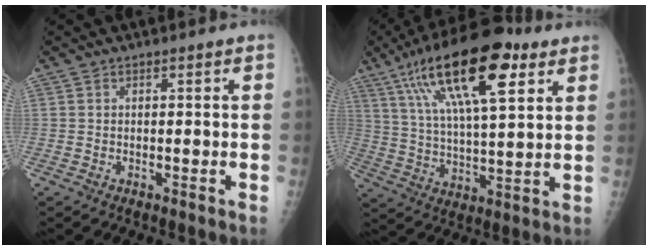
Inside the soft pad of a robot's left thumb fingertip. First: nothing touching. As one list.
[{"total": 21.6, "force": [10.7, 7.1, 17.4], "torque": [-0.288, -0.014, 0.180]}]